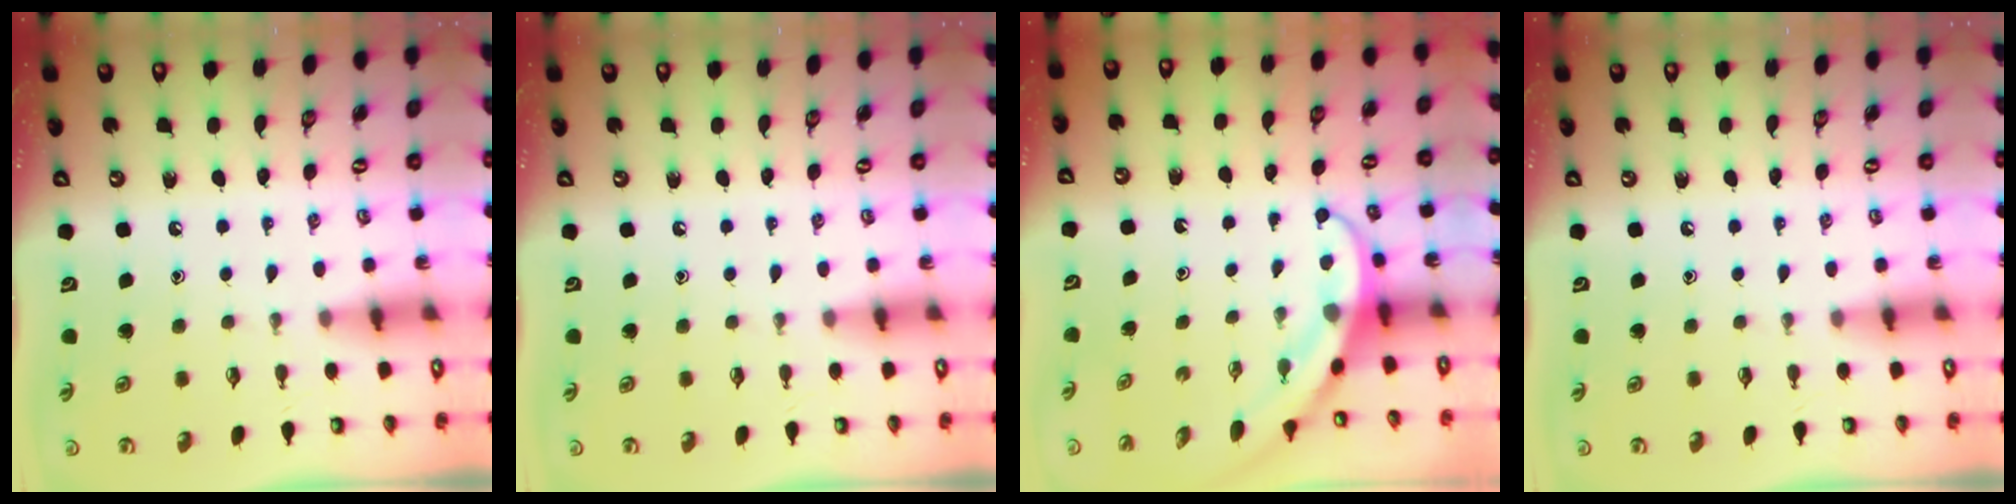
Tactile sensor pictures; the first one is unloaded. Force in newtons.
{"total": 0.0}
{"total": 3.9, "press": 3.9, "slide": 0.3}
{"total": 0.0}